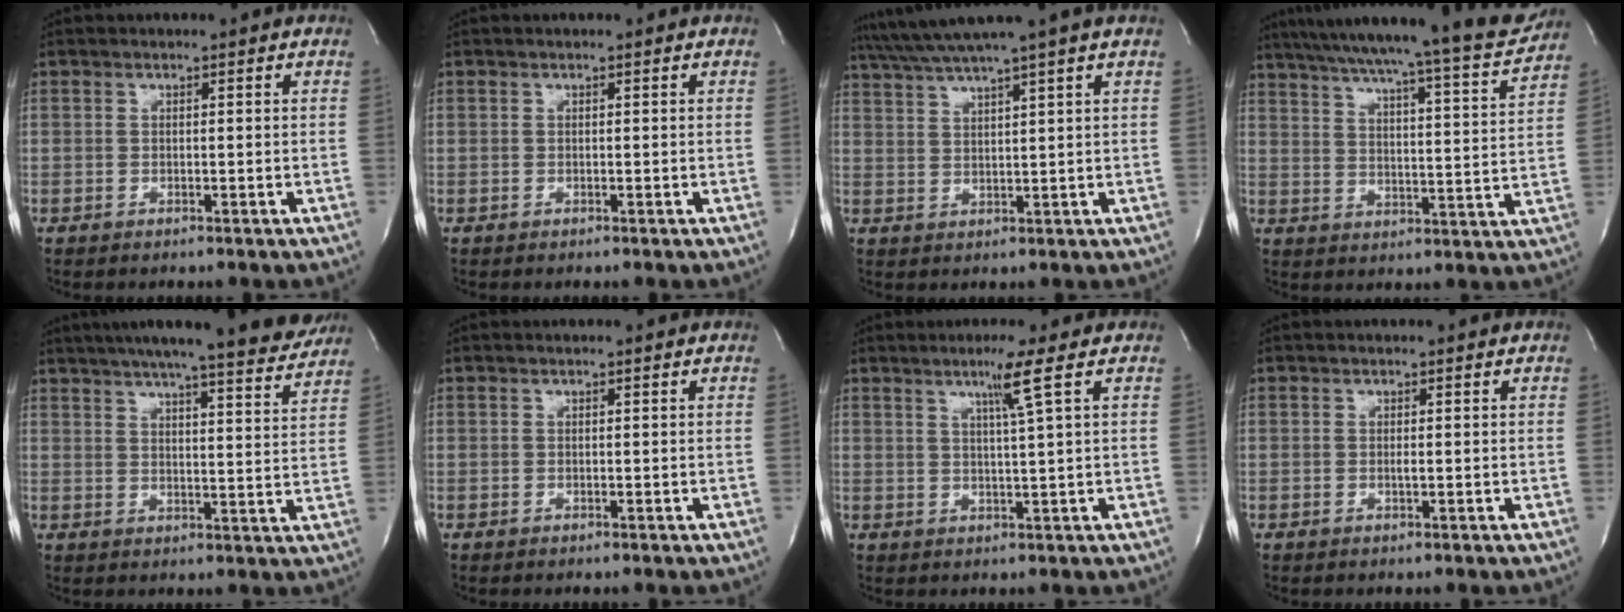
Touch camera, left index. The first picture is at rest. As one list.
[{"total": 0.0}, {"total": 8.4, "force": [6.9, -2.4, 4.2], "torque": [-0.074, 0.011, 0.110]}, {"total": 22.5, "force": [20.3, 0.4, 9.6], "torque": [-0.155, -0.046, 0.269]}, {"total": 20.2, "force": [17.9, 1.7, 9.2], "torque": [-0.143, -0.014, 0.227]}, {"total": 0.0}, {"total": 4.3, "force": [2.1, -1.4, 3.5], "torque": [-0.066, -0.010, 0.040]}, {"total": 0.5, "force": [0.0, 0.0, 0.5], "torque": [-0.016, -0.002, -0.001]}]